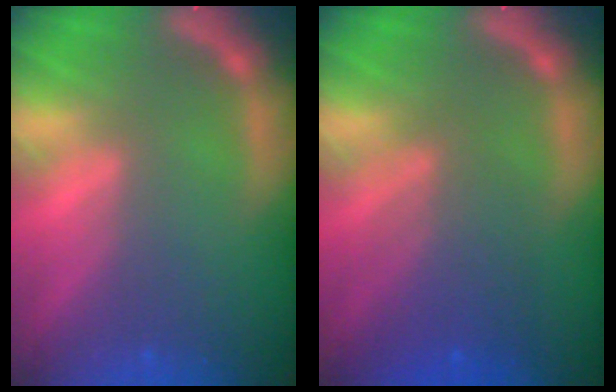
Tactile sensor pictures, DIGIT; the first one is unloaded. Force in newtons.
{"total": 5.0}